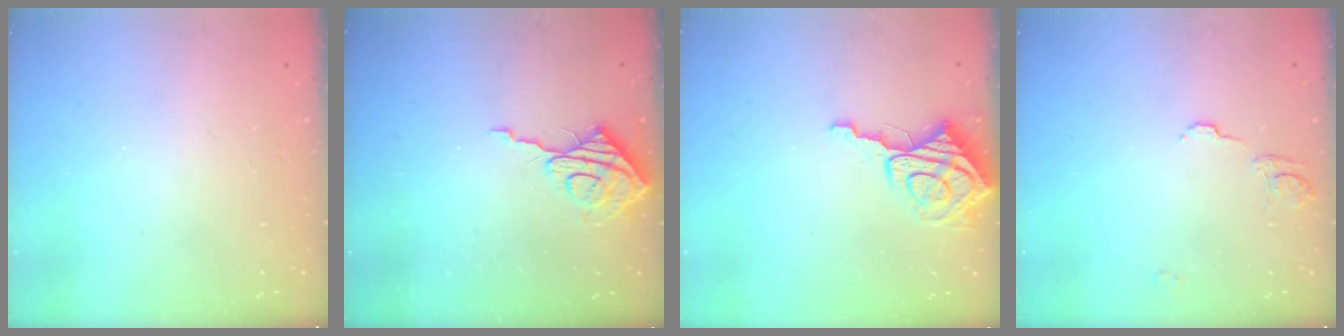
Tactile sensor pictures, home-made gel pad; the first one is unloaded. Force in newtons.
{"total": 9.5, "press": 9.4, "slide": 0.8}
{"total": 8.5, "press": 8.4, "slide": 0.8}
{"total": 6.2, "press": 6.2, "slide": 0.4}